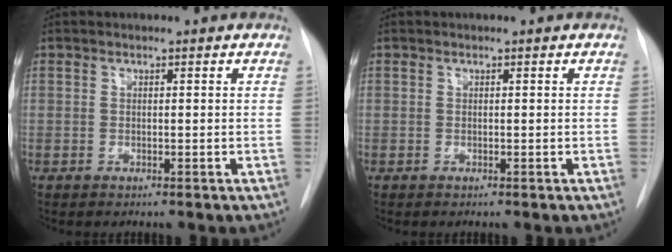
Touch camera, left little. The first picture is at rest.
{"total": 0.0}